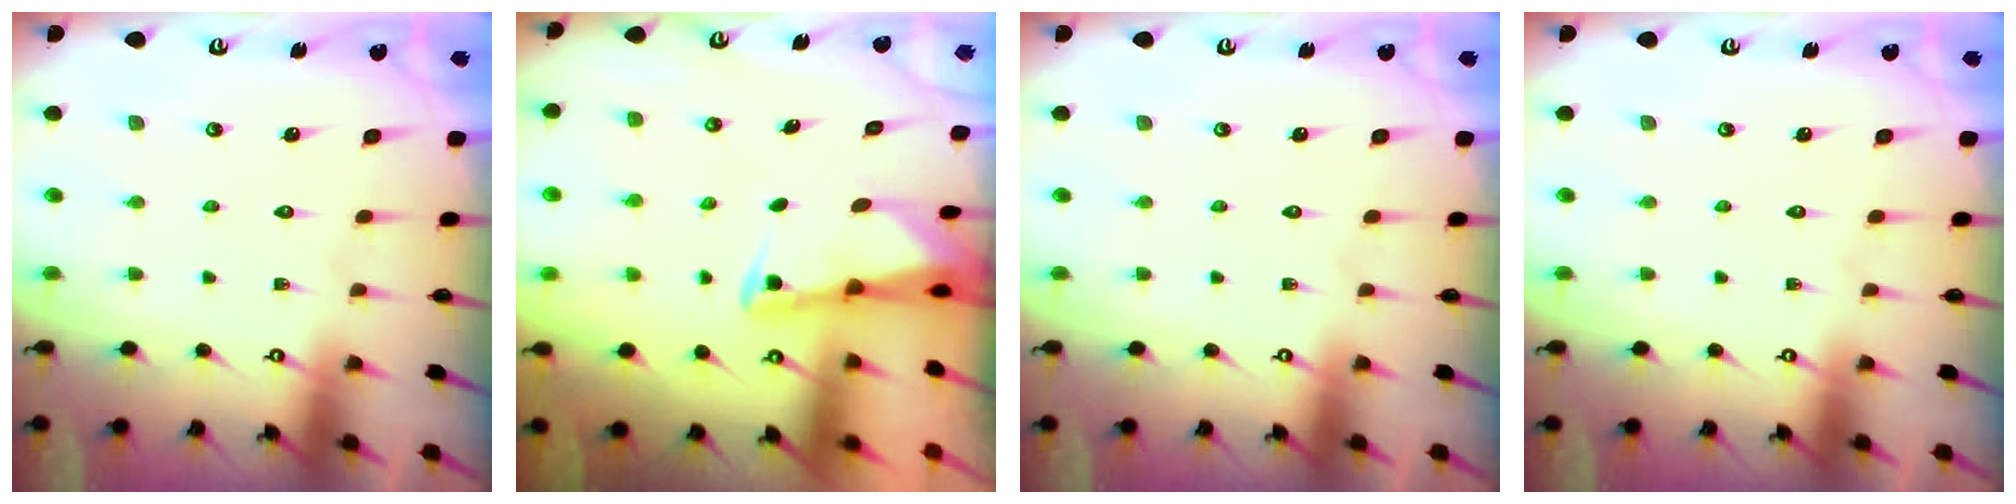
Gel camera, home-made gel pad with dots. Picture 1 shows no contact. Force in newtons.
{"total": 2.3, "press": 2.3, "slide": 0.4}
{"total": 0.0}
{"total": 0.0}